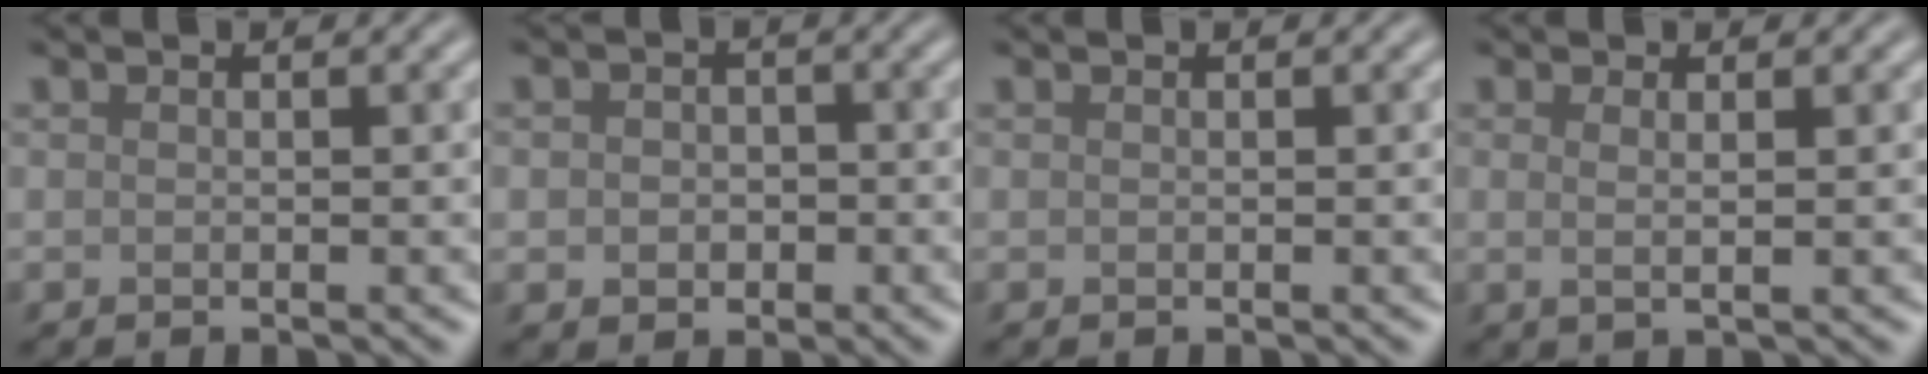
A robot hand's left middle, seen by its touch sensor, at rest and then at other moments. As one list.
[{"total": 2.6, "force": [-0.4, 2.1, 1.4], "torque": [-0.008, -0.005, -0.012]}, {"total": 0.0}, {"total": 1.5, "force": [0.4, 0.4, 1.4], "torque": [-0.023, -0.001, 0.001]}]